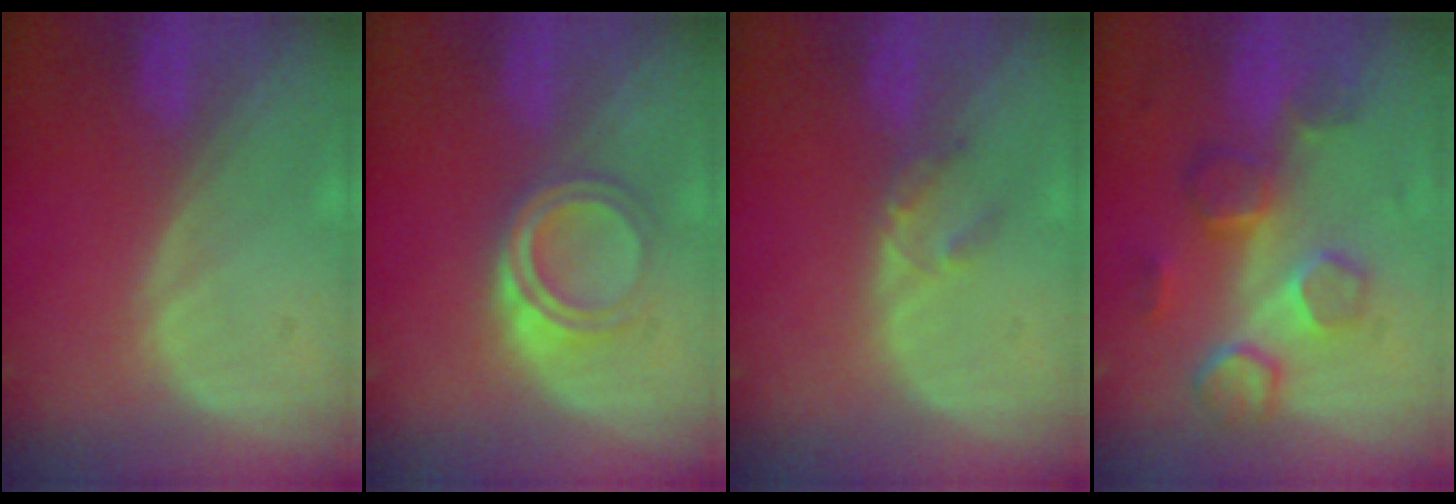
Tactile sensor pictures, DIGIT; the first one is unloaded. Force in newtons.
{"total": 4.4, "press": 4.2, "slide": 1.5}
{"total": 2.3, "press": 2.0, "slide": 1.1}
{"total": 8.5, "press": 7.7, "slide": 3.6}